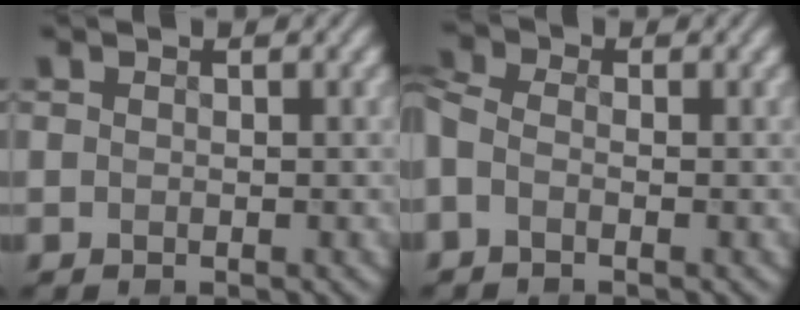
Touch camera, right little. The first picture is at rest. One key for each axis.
{"total": 2.5, "fx": -0.9, "fy": 1.4, "fz": 1.8, "tx": -0.052, "ty": 0.006, "tz": -0.034}